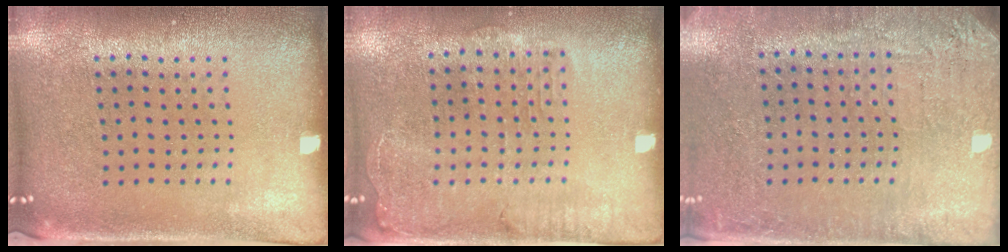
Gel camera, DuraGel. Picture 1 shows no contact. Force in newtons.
{"total": 1.4, "press": 1.4, "slide": 0.3}
{"total": 2.9, "press": 2.7, "slide": 1.0}